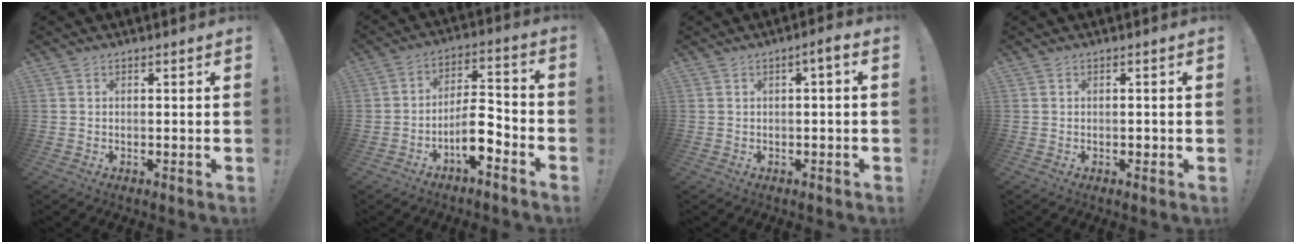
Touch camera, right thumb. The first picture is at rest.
{"total": 10.1, "force": [-5.6, 4.4, 7.1], "torque": [-0.124, 0.038, -0.097]}
{"total": 3.1, "force": [-0.5, 0.3, 3.0], "torque": [-0.046, 0.003, -0.013]}
{"total": 0.9, "force": [-0.5, 0.6, 0.4], "torque": [-0.005, 0.001, -0.007]}